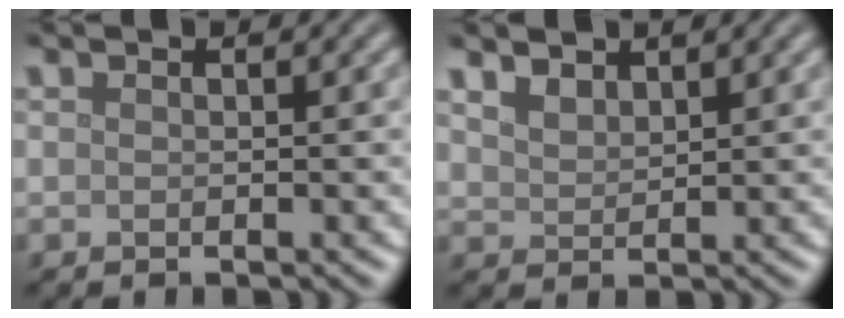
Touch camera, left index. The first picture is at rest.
{"total": 2.5, "force": [2.0, 1.2, 0.9], "torque": [-0.024, 0.002, 0.043]}